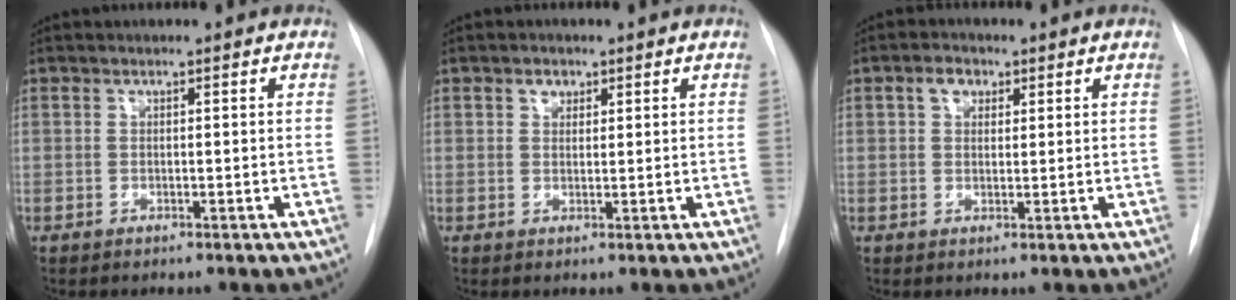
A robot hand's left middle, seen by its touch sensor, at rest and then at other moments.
{"total": 1.7, "force": [0.9, 1.2, 0.6], "torque": [-0.007, 0.002, 0.014]}
{"total": 2.8, "force": [1.3, 2.0, 1.5], "torque": [-0.028, 0.011, 0.022]}